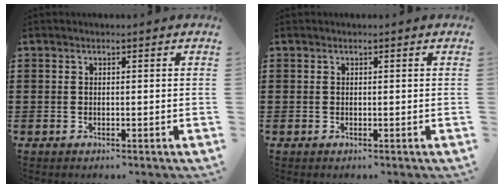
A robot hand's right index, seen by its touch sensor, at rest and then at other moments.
{"total": 0.0}